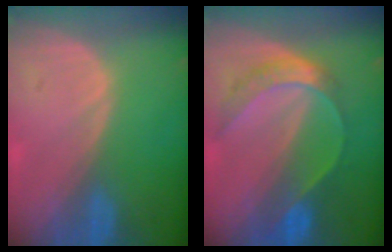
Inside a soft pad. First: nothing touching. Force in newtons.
{"total": 7.5, "press": 6.3, "slide": 4.1}